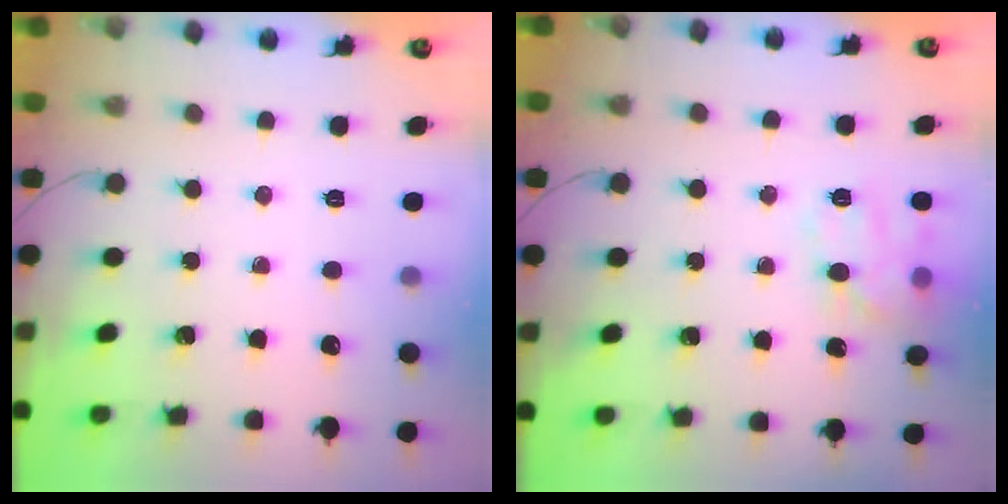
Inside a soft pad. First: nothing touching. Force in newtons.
{"total": 11.3, "press": 11.3, "slide": 0.6}